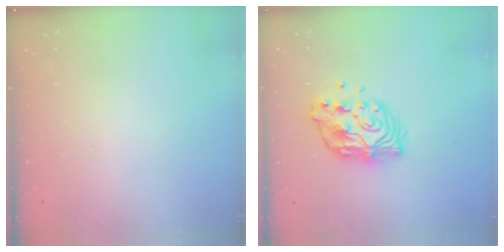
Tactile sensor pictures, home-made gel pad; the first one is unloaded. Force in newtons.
{"total": 11.0, "press": 10.9, "slide": 0.9}